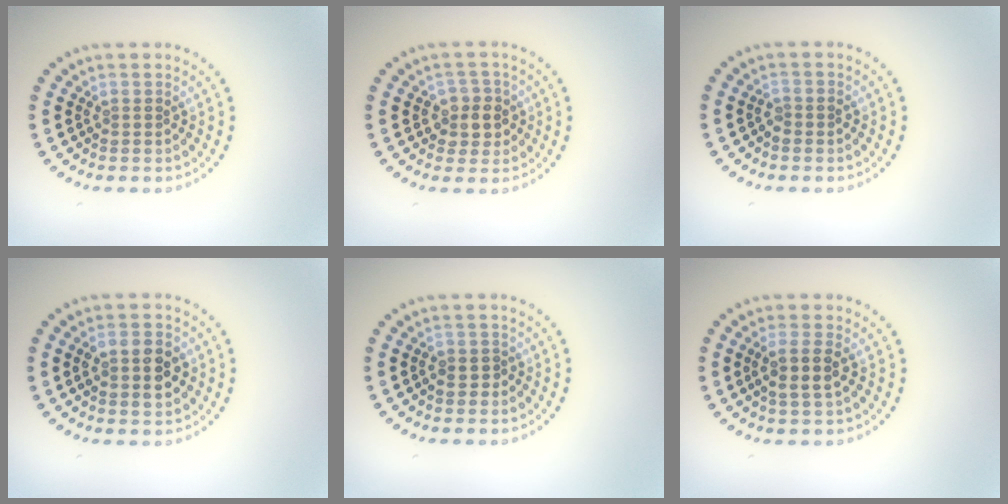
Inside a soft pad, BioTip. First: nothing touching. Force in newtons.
{"total": 2.6, "press": 2.4, "slide": 1.1}
{"total": 0.9, "press": 0.9, "slide": 0.3}
{"total": 3.9, "press": 3.9, "slide": 0.4}
{"total": 1.3, "press": 1.1, "slide": 0.6}
{"total": 2.5, "press": 2.2, "slide": 1.1}